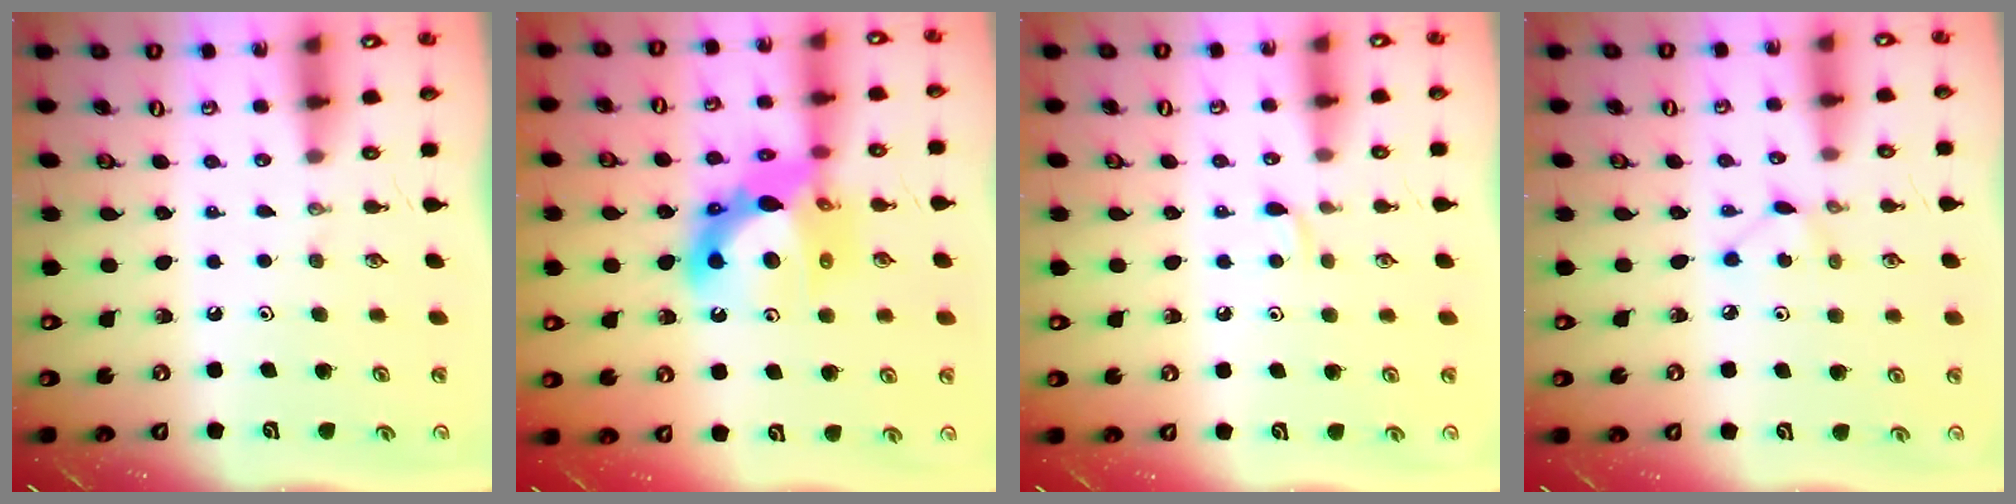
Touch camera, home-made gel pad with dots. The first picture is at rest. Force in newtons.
{"total": 16.2, "press": 16.1, "slide": 1.6}
{"total": 3.9, "press": 3.8, "slide": 0.5}
{"total": 4.4, "press": 4.4, "slide": 0.4}